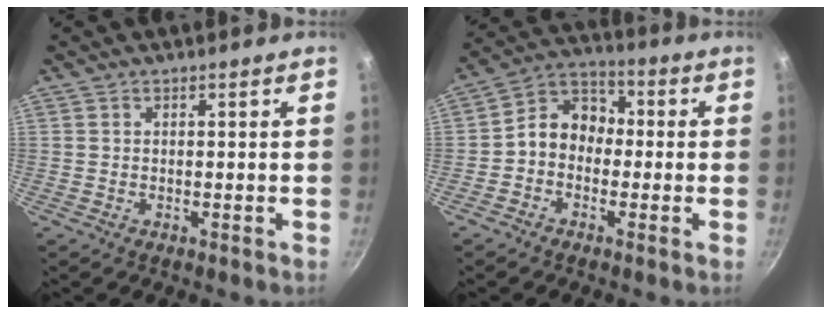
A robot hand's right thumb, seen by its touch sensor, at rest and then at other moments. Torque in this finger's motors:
{"motor_torque": [1.20, 1.07, 0.81, -0.58, 0.02]}